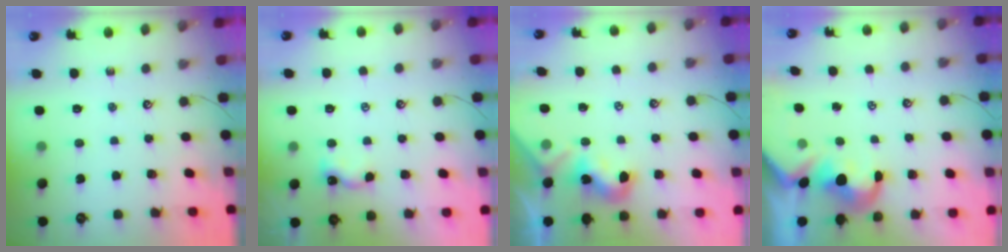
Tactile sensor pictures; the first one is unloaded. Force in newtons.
{"total": 1.0, "press": 1.0, "slide": 0.2}
{"total": 2.0, "press": 2.0, "slide": 0.5}
{"total": 3.0, "press": 2.8, "slide": 1.0}